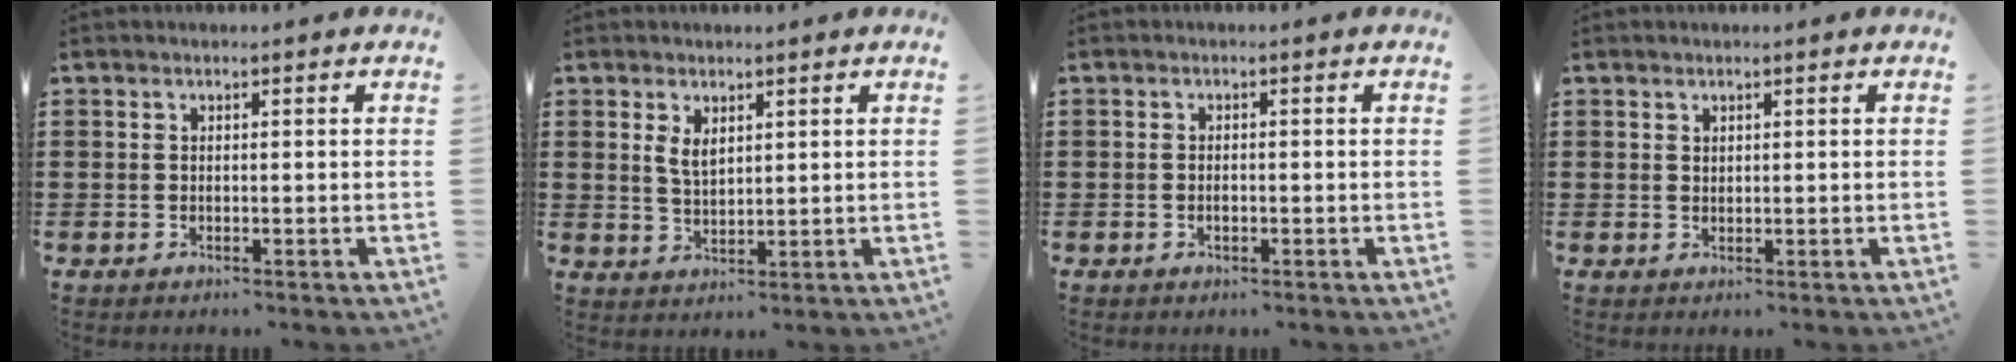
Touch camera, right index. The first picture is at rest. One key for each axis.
{"total": 2.8, "fx": 1.4, "fy": 1.4, "fz": 2.0, "tx": -0.042, "ty": 0.003, "tz": 0.027}
{"total": 1.1, "fx": -0.4, "fy": 0.5, "fz": 0.9, "tx": -0.019, "ty": -0.001, "tz": -0.006}
{"total": 0.9, "fx": 0.8, "fy": 0.5, "fz": 0.2, "tx": -0.005, "ty": 0.000, "tz": 0.016}